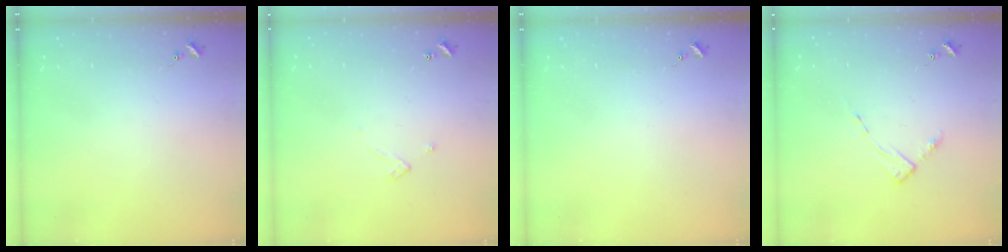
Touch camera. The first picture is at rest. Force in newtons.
{"total": 3.2, "press": 3.2, "slide": 0.4}
{"total": 0.0}
{"total": 2.8, "press": 2.8, "slide": 0.4}